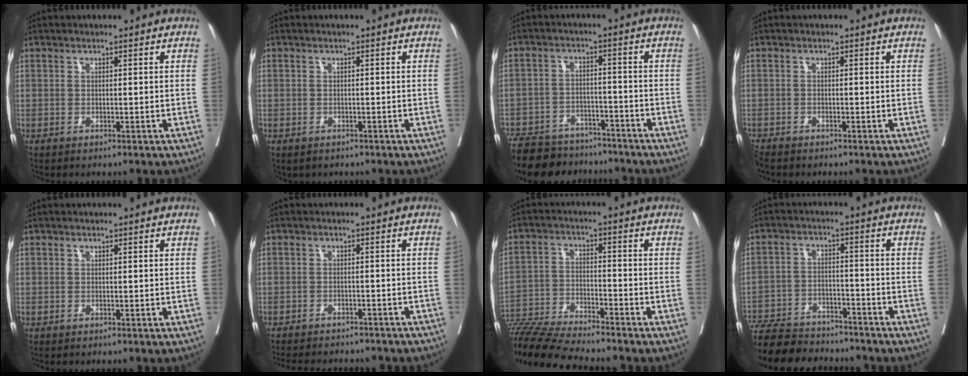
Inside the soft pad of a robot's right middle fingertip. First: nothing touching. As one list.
[{"total": 0.9, "force": [-0.6, 0.6, 0.1], "torque": [-0.009, 0.000, -0.005]}, {"total": 13.9, "force": [-12.1, 5.3, 4.3], "torque": [-0.076, 0.007, -0.175]}, {"total": 2.5, "force": [-2.4, 0.3, 0.7], "torque": [-0.016, -0.010, -0.047]}, {"total": 0.0}, {"total": 14.1, "force": [-12.6, 3.8, 5.1], "torque": [-0.102, -0.008, -0.149]}, {"total": 11.4, "force": [-10.7, -0.5, 4.0], "torque": [-0.065, -0.017, -0.188]}, {"total": 14.3, "force": [-13.0, 3.8, 4.6], "torque": [-0.082, 0.000, -0.199]}]